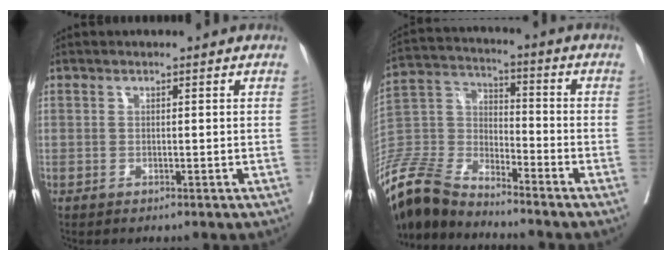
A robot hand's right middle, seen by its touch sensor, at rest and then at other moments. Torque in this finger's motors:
{"motor_torque": [1.07, -1.07, 0.65, 0.13]}